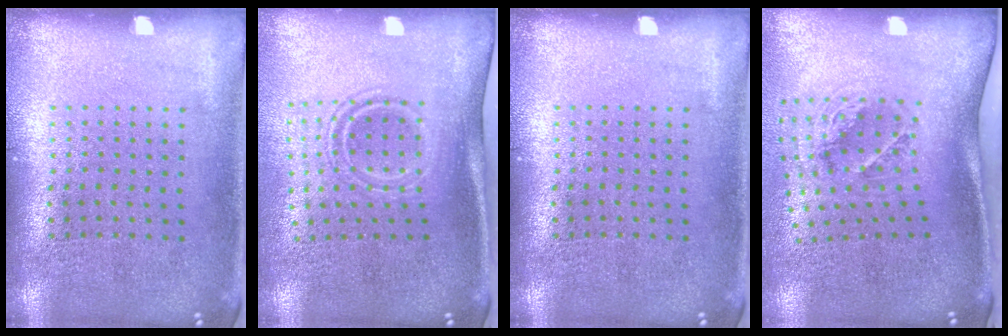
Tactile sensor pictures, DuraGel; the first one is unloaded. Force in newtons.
{"total": 1.6, "press": 1.0, "slide": 1.3}
{"total": 0.0}
{"total": 2.0, "press": 1.3, "slide": 1.5}